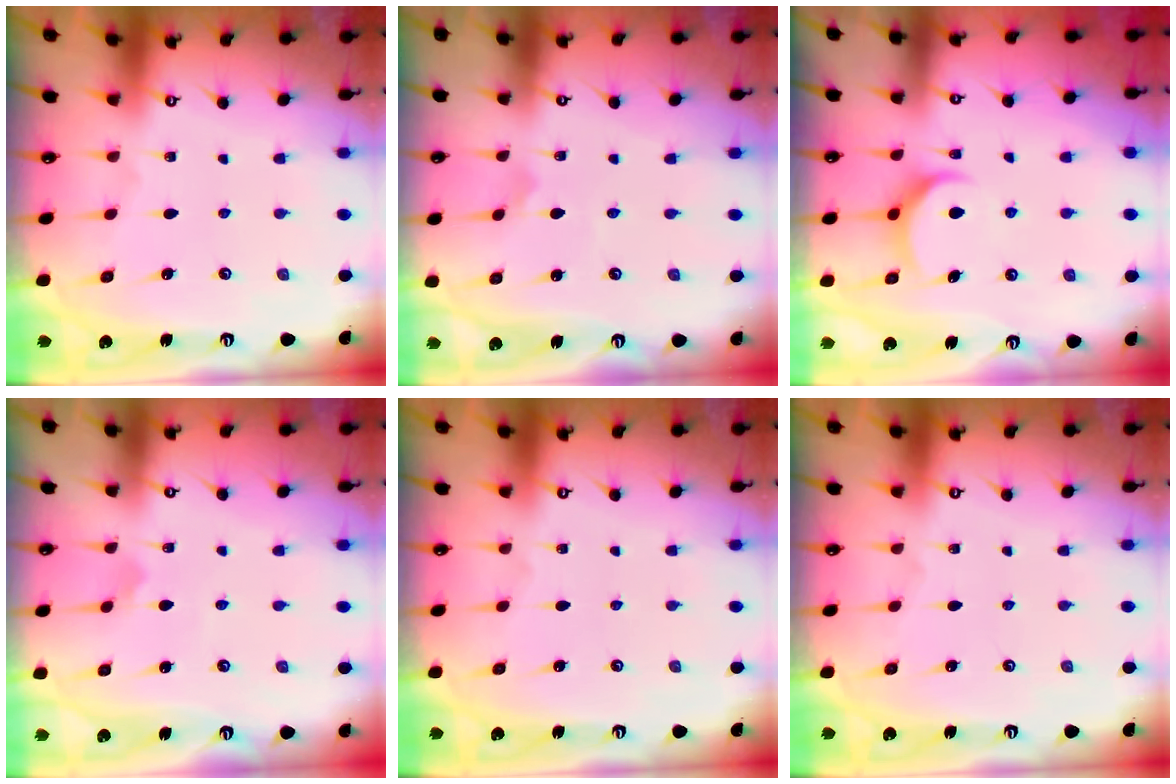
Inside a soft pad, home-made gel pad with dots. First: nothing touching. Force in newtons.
{"total": 2.3, "press": 2.3, "slide": 0.0}
{"total": 7.7, "press": 7.7, "slide": 0.5}
{"total": 2.9, "press": 2.9, "slide": 0.1}
{"total": 0.0}
{"total": 0.0}